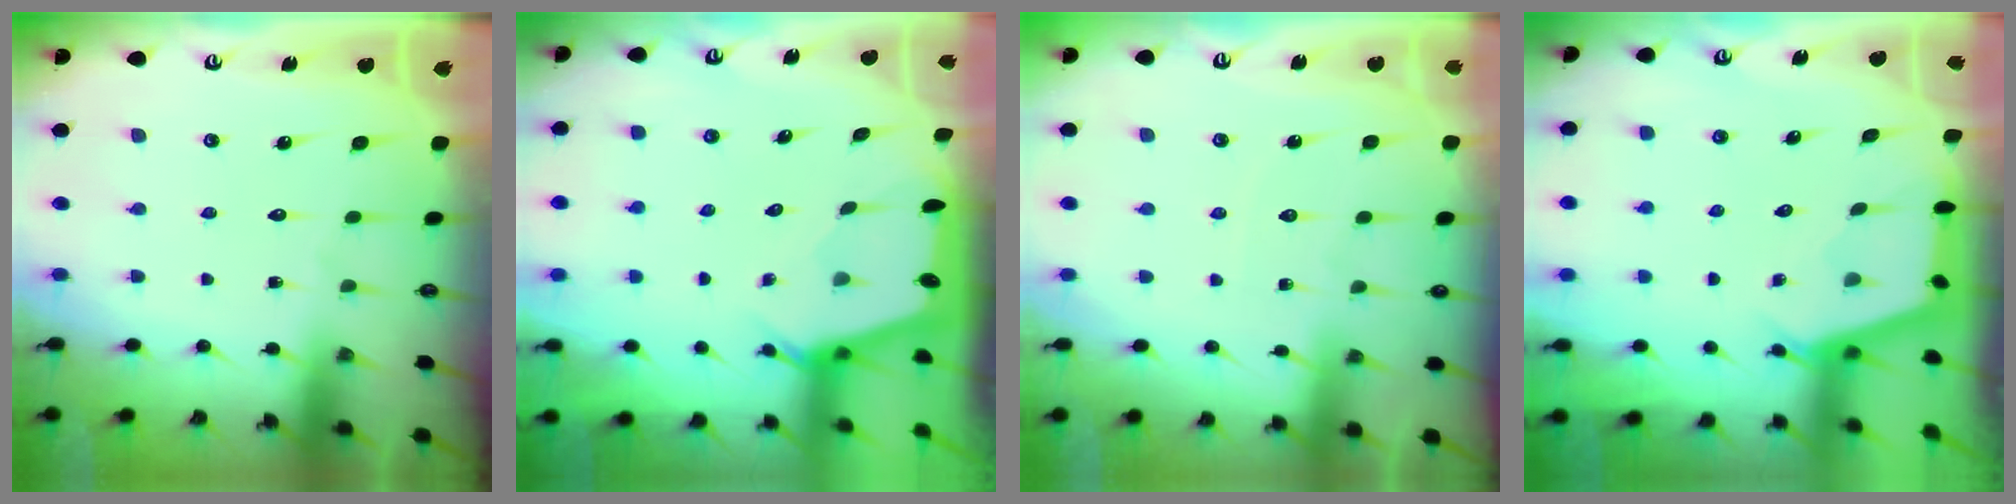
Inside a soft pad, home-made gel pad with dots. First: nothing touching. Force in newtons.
{"total": 2.3, "press": 2.3, "slide": 0.3}
{"total": 3.6, "press": 3.5, "slide": 0.6}
{"total": 2.7, "press": 2.7, "slide": 0.3}